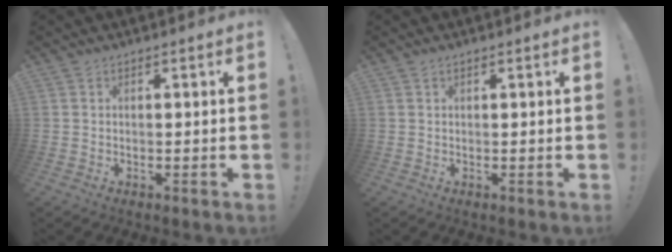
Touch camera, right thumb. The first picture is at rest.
{"total": 0.6, "force": [0.4, 0.2, 0.3], "torque": [-0.005, 0.001, 0.007]}